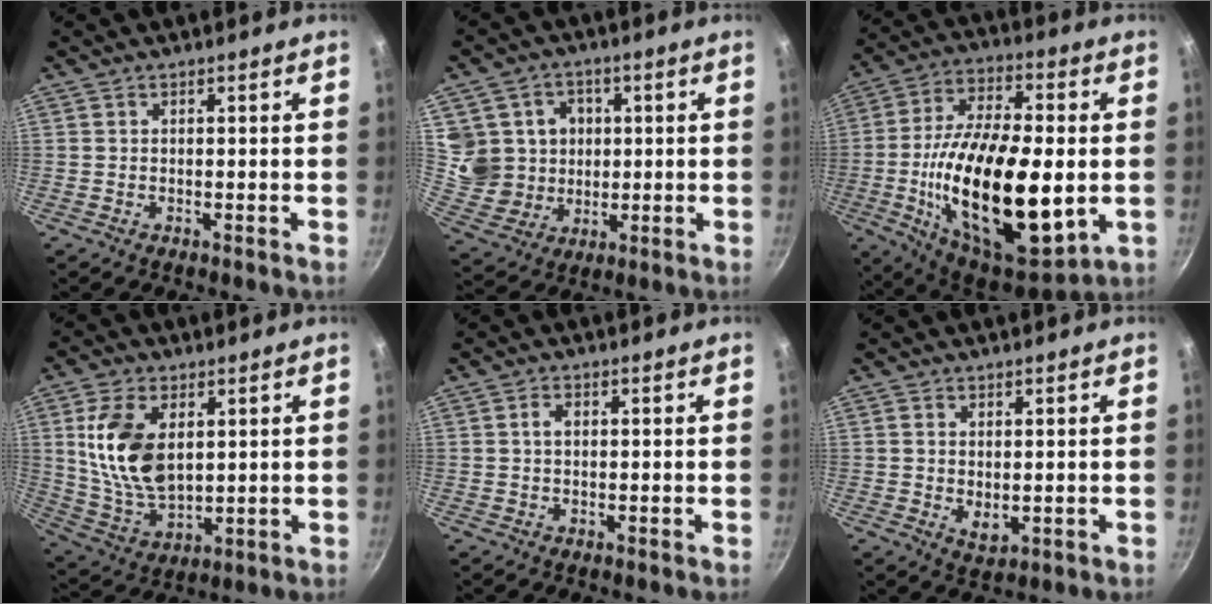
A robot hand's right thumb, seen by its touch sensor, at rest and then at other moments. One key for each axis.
{"total": 11.9, "fx": 1.8, "fy": 11.1, "fz": 3.9, "tx": -0.039, "ty": -0.009, "tz": 0.042}
{"total": 29.6, "fx": -3.5, "fy": 13.6, "fz": 26.1, "tx": -0.451, "ty": 0.003, "tz": -0.052}
{"total": 14.3, "fx": 3.3, "fy": 8.5, "fz": 11.1, "tx": -0.200, "ty": -0.023, "tz": 0.076}
{"total": 1.8, "fx": 0.3, "fy": 1.2, "fz": 1.4, "tx": -0.024, "ty": 0.004, "tz": 0.004}
{"total": 3.4, "fx": 0.3, "fy": 2.1, "fz": 2.6, "tx": -0.043, "ty": -0.009, "tz": 0.010}